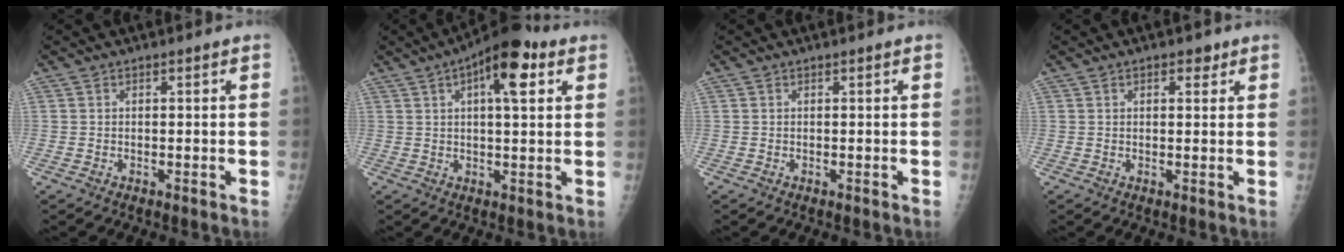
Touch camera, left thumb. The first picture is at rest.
{"total": 11.7, "force": [4.9, 4.4, 9.7], "torque": [-0.125, 0.005, 0.067]}
{"total": 0.0}
{"total": 2.4, "force": [1.3, 1.3, 1.5], "torque": [-0.008, -0.004, 0.017]}